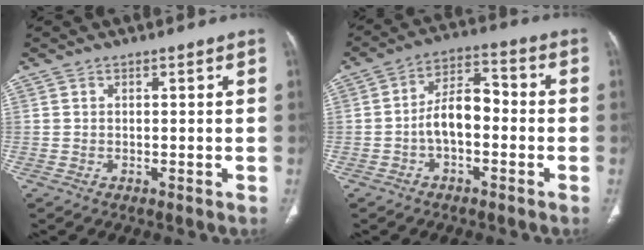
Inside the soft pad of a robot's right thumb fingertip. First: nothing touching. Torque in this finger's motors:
{"motor_torque": [1.47, 1.41, 1.27, -0.34, 0.15]}